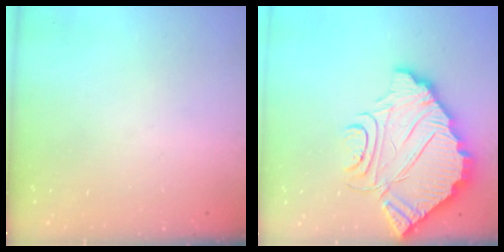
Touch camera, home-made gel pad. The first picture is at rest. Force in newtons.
{"total": 12.5, "press": 12.5, "slide": 1.1}